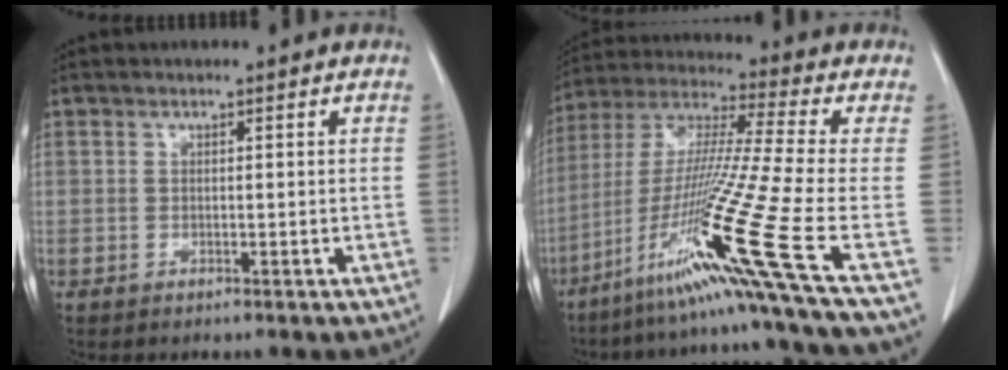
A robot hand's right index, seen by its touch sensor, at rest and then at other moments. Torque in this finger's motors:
{"motor_torque": [0.99, 0.33, 0.45, 0.21]}